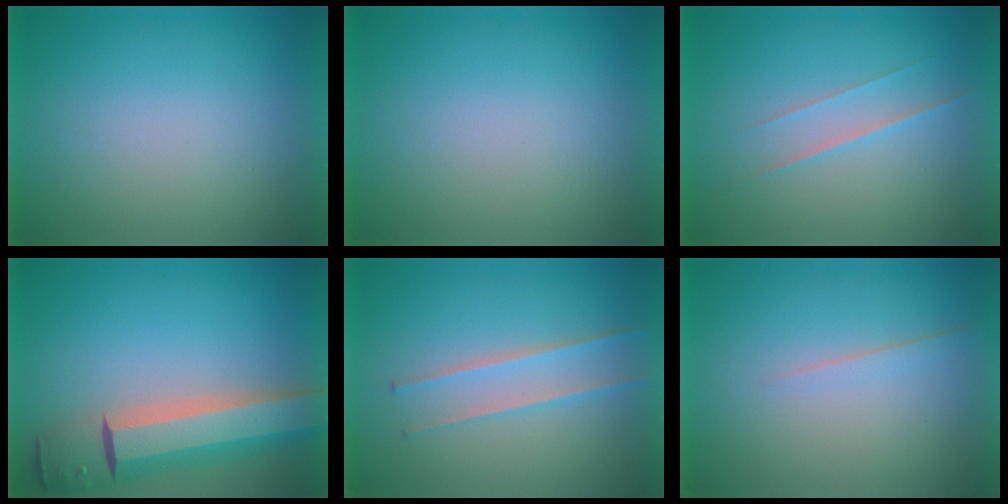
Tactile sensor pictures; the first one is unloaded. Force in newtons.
{"total": 1.2}
{"total": 1.5}
{"total": 8.7}
{"total": 2.4}
{"total": 1.4}